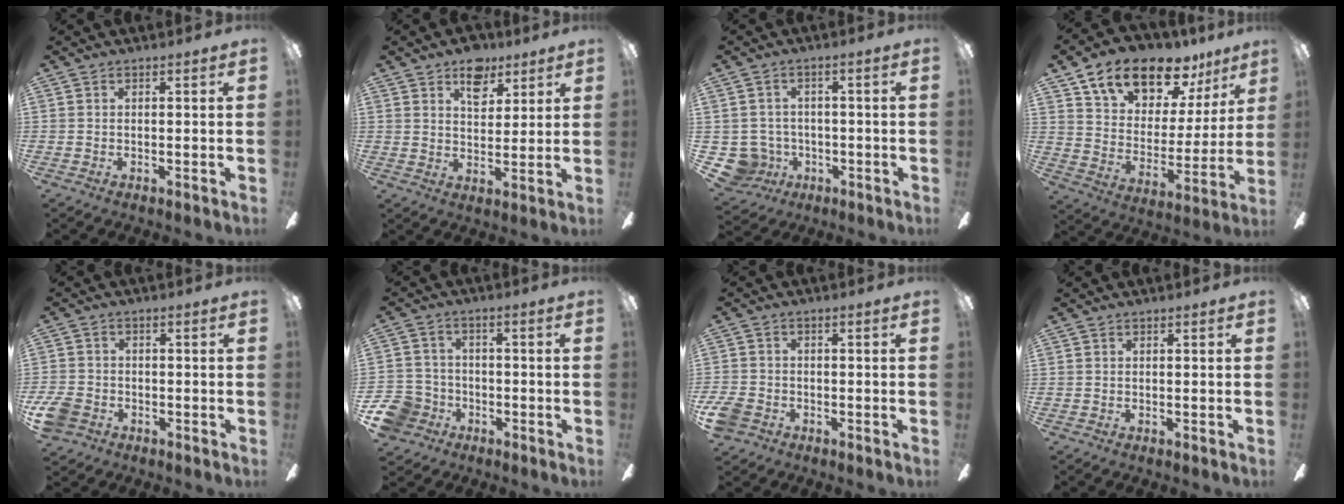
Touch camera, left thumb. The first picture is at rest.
{"total": 8.9, "force": [5.3, 5.5, 4.5], "torque": [-0.047, -0.017, 0.092]}
{"total": 6.7, "force": [-1.4, 6.4, 1.4], "torque": [-0.072, 0.006, -0.025]}
{"total": 16.5, "force": [12.7, 8.0, 6.7], "torque": [-0.114, -0.088, 0.226]}
{"total": 6.0, "force": [-3.1, 4.3, 2.8], "torque": [-0.072, 0.015, -0.062]}
{"total": 9.1, "force": [-4.6, 7.3, 2.7], "torque": [-0.077, 0.038, -0.084]}
{"total": 5.2, "force": [-2.8, 3.6, 2.5], "torque": [-0.068, 0.010, -0.056]}
{"total": 0.0}